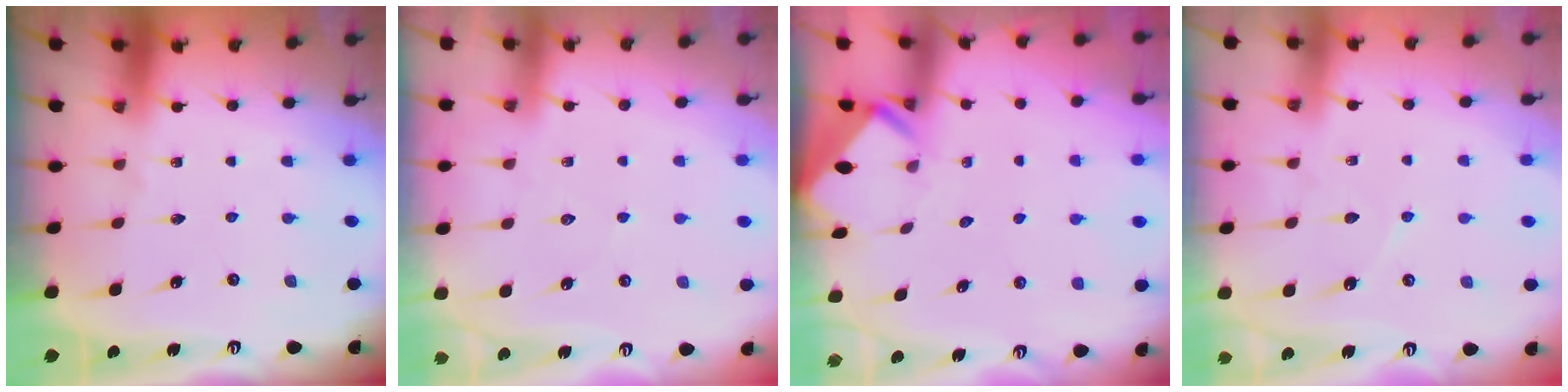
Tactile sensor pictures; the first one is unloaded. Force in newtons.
{"total": 2.9, "press": 2.8, "slide": 0.3}
{"total": 2.8, "press": 2.8, "slide": 0.2}
{"total": 4.5, "press": 4.4, "slide": 0.5}